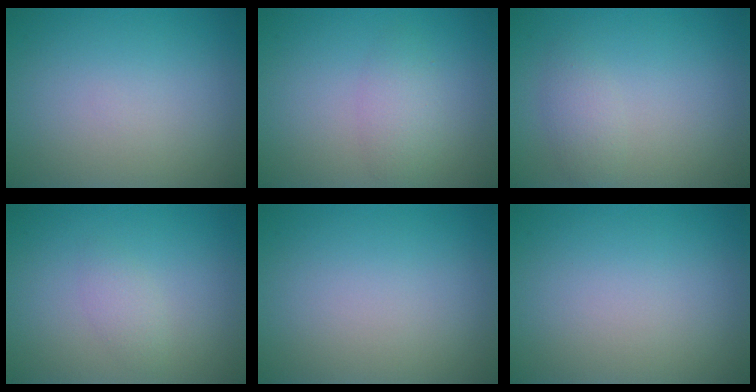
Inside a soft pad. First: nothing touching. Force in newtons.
{"total": 2.2, "press": 2.2, "slide": 0.0}
{"total": 1.6, "press": 1.6, "slide": 0.1}
{"total": 1.3, "press": 1.3, "slide": 0.0}
{"total": 0.0}
{"total": 0.0}